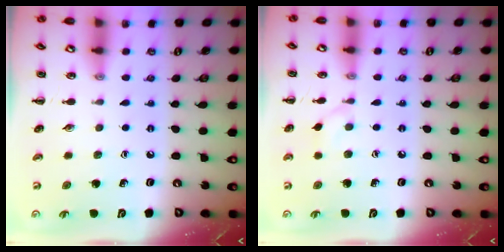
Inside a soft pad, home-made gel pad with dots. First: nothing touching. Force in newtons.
{"total": 2.8, "press": 2.5, "slide": 1.1}